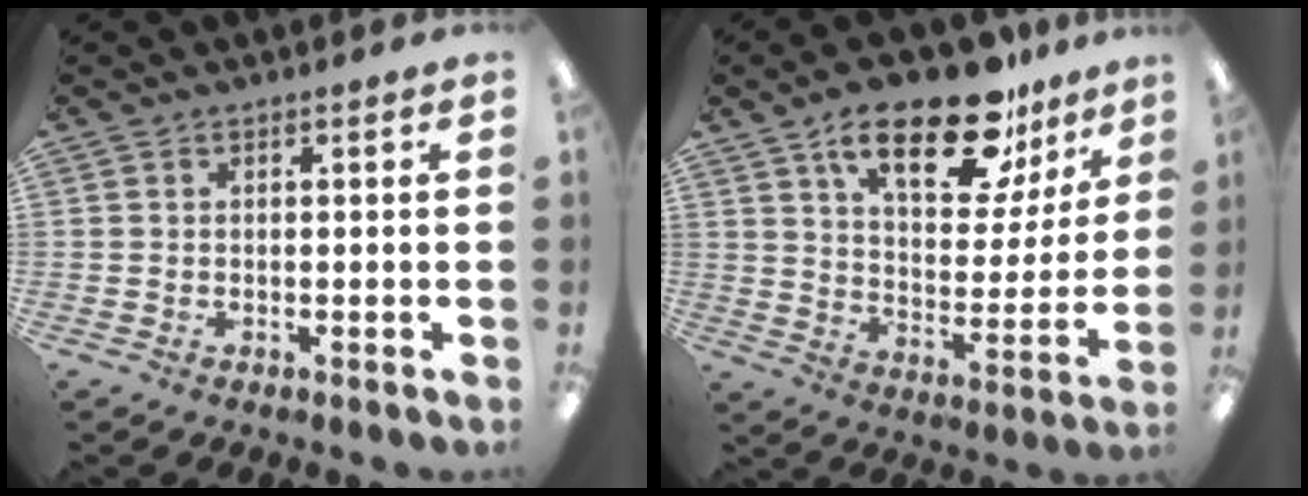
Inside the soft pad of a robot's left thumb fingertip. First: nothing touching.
{"total": 21.1, "force": [14.1, 8.5, 13.1], "torque": [-0.200, -0.076, 0.234]}